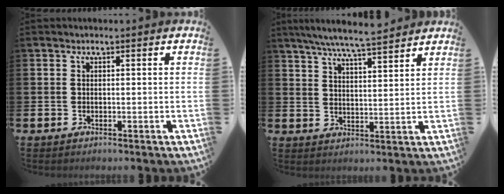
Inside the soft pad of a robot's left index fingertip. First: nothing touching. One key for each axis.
{"total": 7.0, "fx": 6.6, "fy": 0.1, "fz": 2.3, "tx": -0.055, "ty": -0.033, "tz": 0.116}